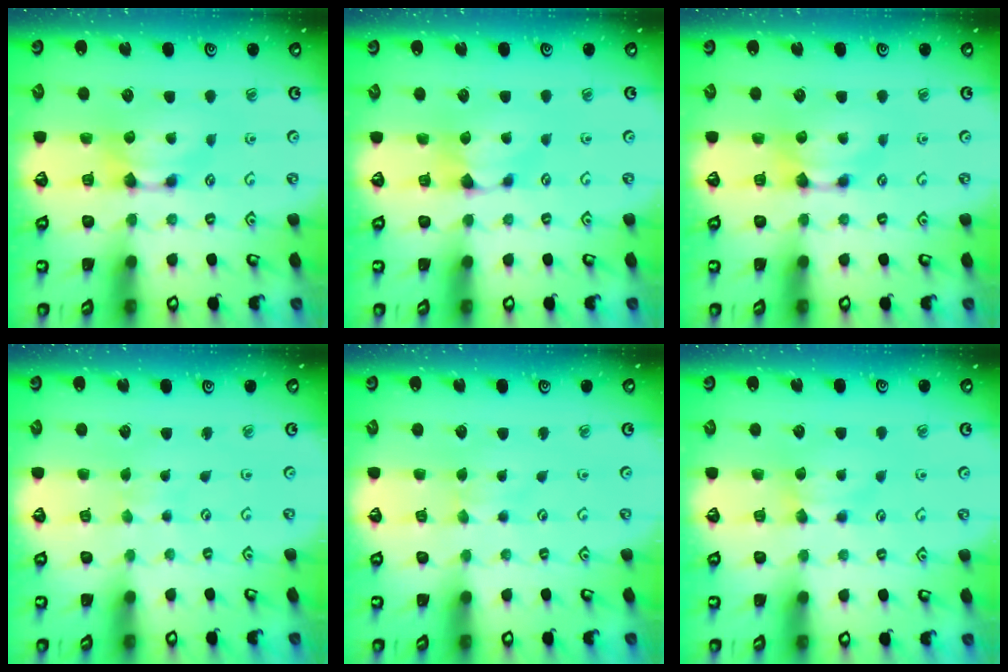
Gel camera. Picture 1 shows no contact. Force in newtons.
{"total": 0.6, "press": 0.3, "slide": 0.6}
{"total": 0.0}
{"total": 4.5, "press": 4.5, "slide": 0.1}
{"total": 2.3, "press": 2.3, "slide": 0.1}
{"total": 1.8, "press": 1.7, "slide": 0.6}